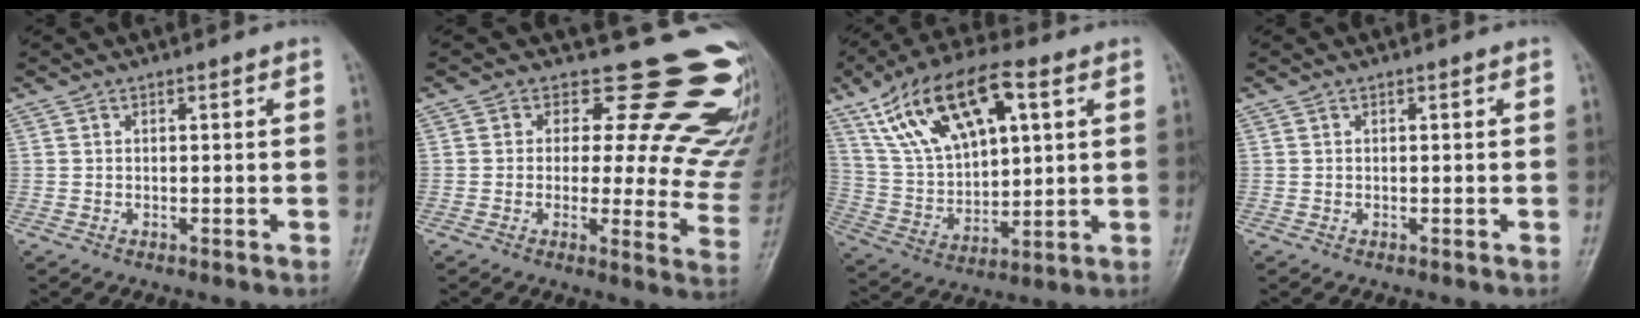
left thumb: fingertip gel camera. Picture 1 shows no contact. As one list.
[{"total": 19.8, "force": [13.4, 9.3, 11.2], "torque": [-0.084, -0.079, 0.130]}, {"total": 19.2, "force": [8.6, 9.3, 14.4], "torque": [-0.239, -0.009, 0.163]}, {"total": 0.0}]